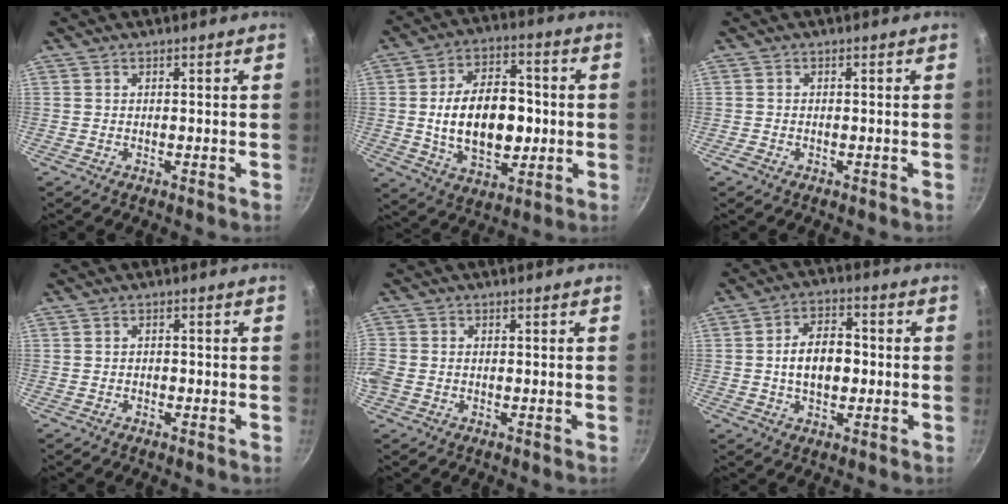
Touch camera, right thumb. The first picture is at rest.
{"total": 17.3, "force": [-0.7, 10.9, 13.4], "torque": [-0.191, 0.014, -0.007]}
{"total": 1.3, "force": [-0.8, 0.8, 0.6], "torque": [-0.018, 0.005, -0.017]}
{"total": 0.8, "force": [-0.5, 0.6, 0.2], "torque": [-0.003, 0.004, -0.007]}
{"total": 4.9, "force": [-0.8, 3.9, 2.9], "torque": [-0.071, 0.003, -0.023]}
{"total": 9.5, "force": [-0.5, 6.1, 7.2], "torque": [-0.096, 0.020, -0.011]}